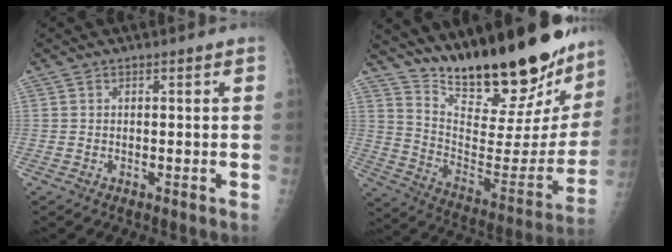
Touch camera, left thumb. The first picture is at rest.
{"total": 31.3, "force": [25.1, 9.0, 16.4], "torque": [-0.228, -0.141, 0.369]}